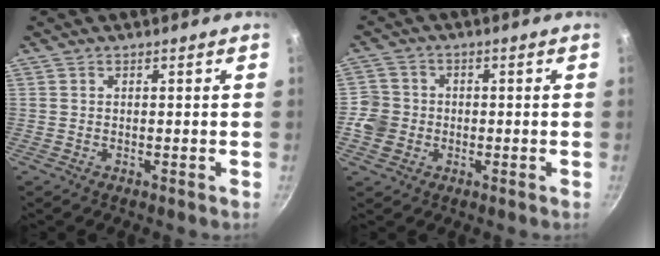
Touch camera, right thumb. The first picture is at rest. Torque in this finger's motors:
{"motor_torque": [0.69, 1.15, 0.43, -0.05, -0.04]}